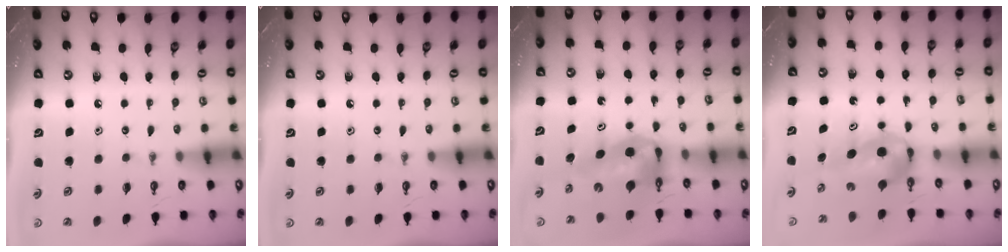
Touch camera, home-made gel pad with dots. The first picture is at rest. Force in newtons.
{"total": 0.0}
{"total": 9.0, "press": 8.6, "slide": 2.5}
{"total": 5.7, "press": 5.4, "slide": 2.0}